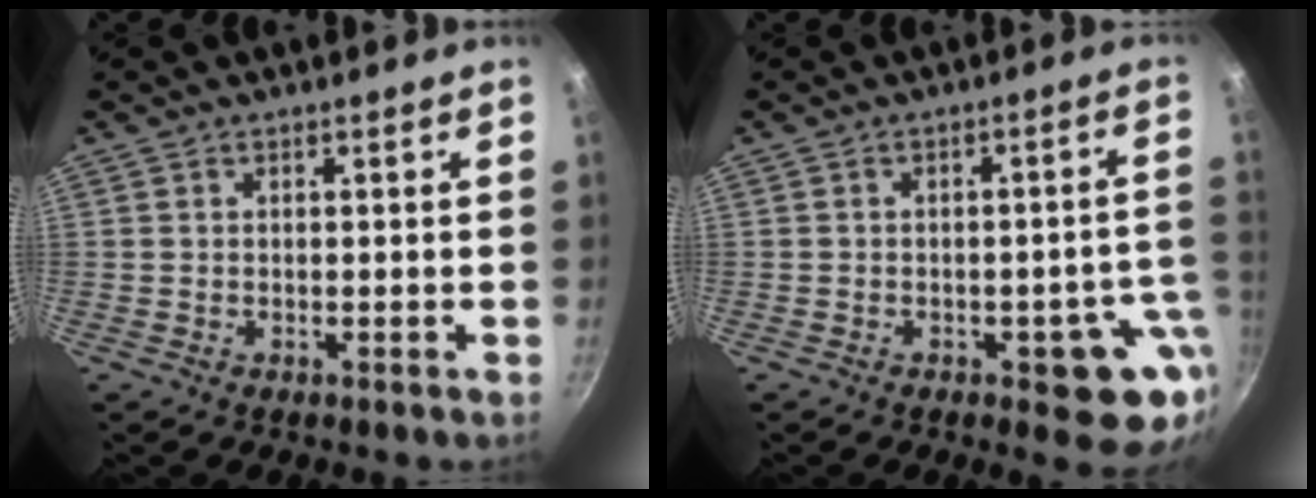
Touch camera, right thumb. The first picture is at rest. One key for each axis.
{"total": 10.5, "fx": -3.8, "fy": 4.8, "fz": 8.4, "tx": -0.043, "ty": 0.024, "tz": -0.043}